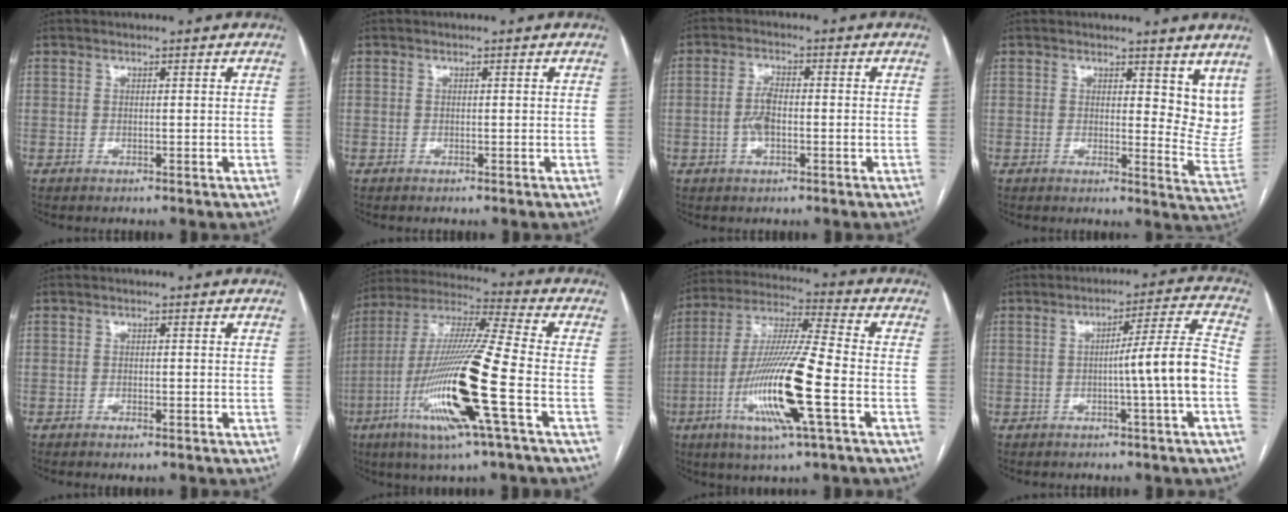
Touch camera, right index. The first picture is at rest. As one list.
[{"total": 0.0}, {"total": 4.0, "force": [-0.8, 1.5, 3.6], "torque": [-0.083, 0.007, -0.014]}, {"total": 8.7, "force": [6.6, 3.7, 4.1], "torque": [-0.031, -0.033, 0.068]}, {"total": 1.1, "force": [-0.8, 0.3, 0.7], "torque": [-0.013, -0.002, -0.007]}, {"total": 20.0, "force": [-6.5, 0.0, 18.9], "torque": [-0.404, -0.025, -0.129]}, {"total": 17.2, "force": [-5.4, 0.4, 16.4], "torque": [-0.333, -0.015, -0.102]}, {"total": 8.4, "force": [-2.0, -1.4, 8.1], "torque": [-0.115, 0.012, -0.027]}]